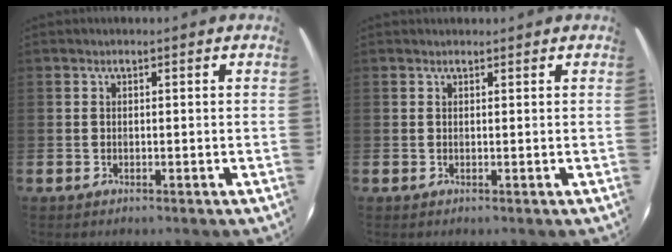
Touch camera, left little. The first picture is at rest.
{"total": 0.6, "force": [0.5, 0.1, -0.1], "torque": [0.008, -0.001, 0.009]}